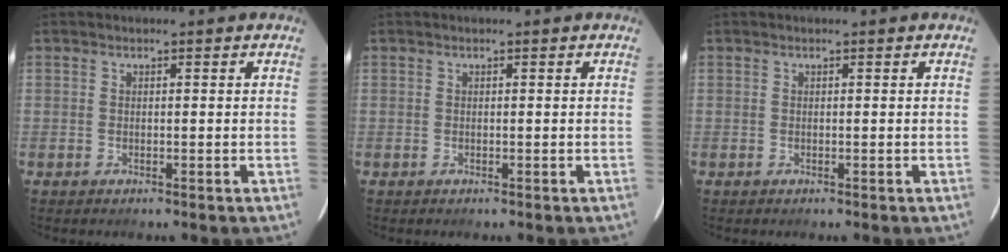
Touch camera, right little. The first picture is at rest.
{"total": 0.0}
{"total": 0.0}